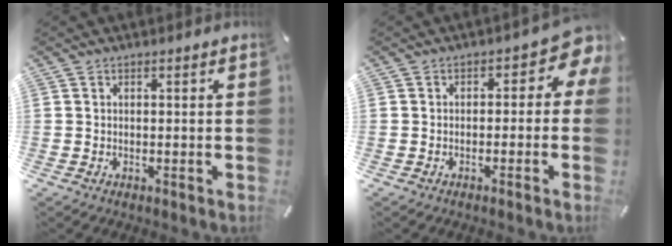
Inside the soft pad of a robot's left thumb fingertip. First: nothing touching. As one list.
[{"total": 5.4, "force": [0.0, 3.4, 4.2], "torque": [-0.051, -0.007, -0.007]}]